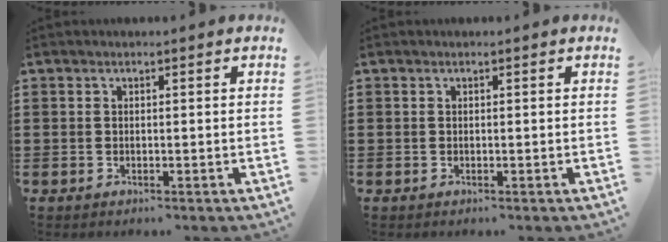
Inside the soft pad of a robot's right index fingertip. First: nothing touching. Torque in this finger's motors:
{"motor_torque": [0.00, 0.00, 0.00, 0.00]}